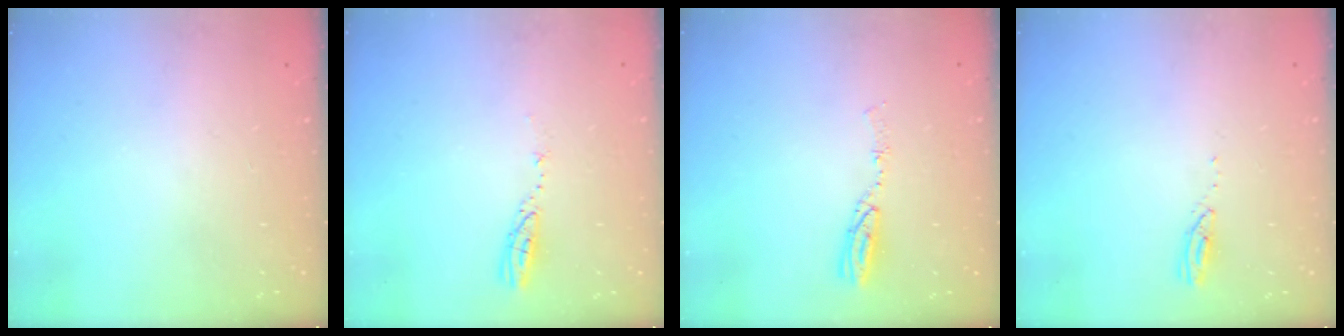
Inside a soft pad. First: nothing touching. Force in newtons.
{"total": 3.8, "press": 3.8, "slide": 0.2}
{"total": 5.1, "press": 5.1, "slide": 0.3}
{"total": 2.8, "press": 2.8, "slide": 0.4}